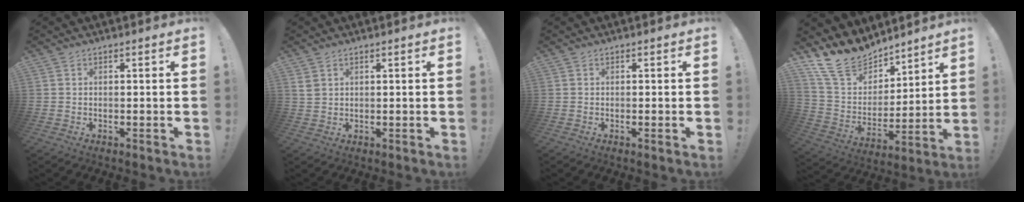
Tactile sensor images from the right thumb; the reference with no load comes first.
{"total": 2.4, "force": [1.3, 1.6, 1.3], "torque": [-0.027, 0.001, 0.027]}
{"total": 0.8, "force": [-0.2, -0.2, 0.7], "torque": [-0.018, 0.002, -0.004]}
{"total": 16.4, "force": [13.3, 8.3, 4.7], "torque": [-0.106, -0.100, 0.254]}